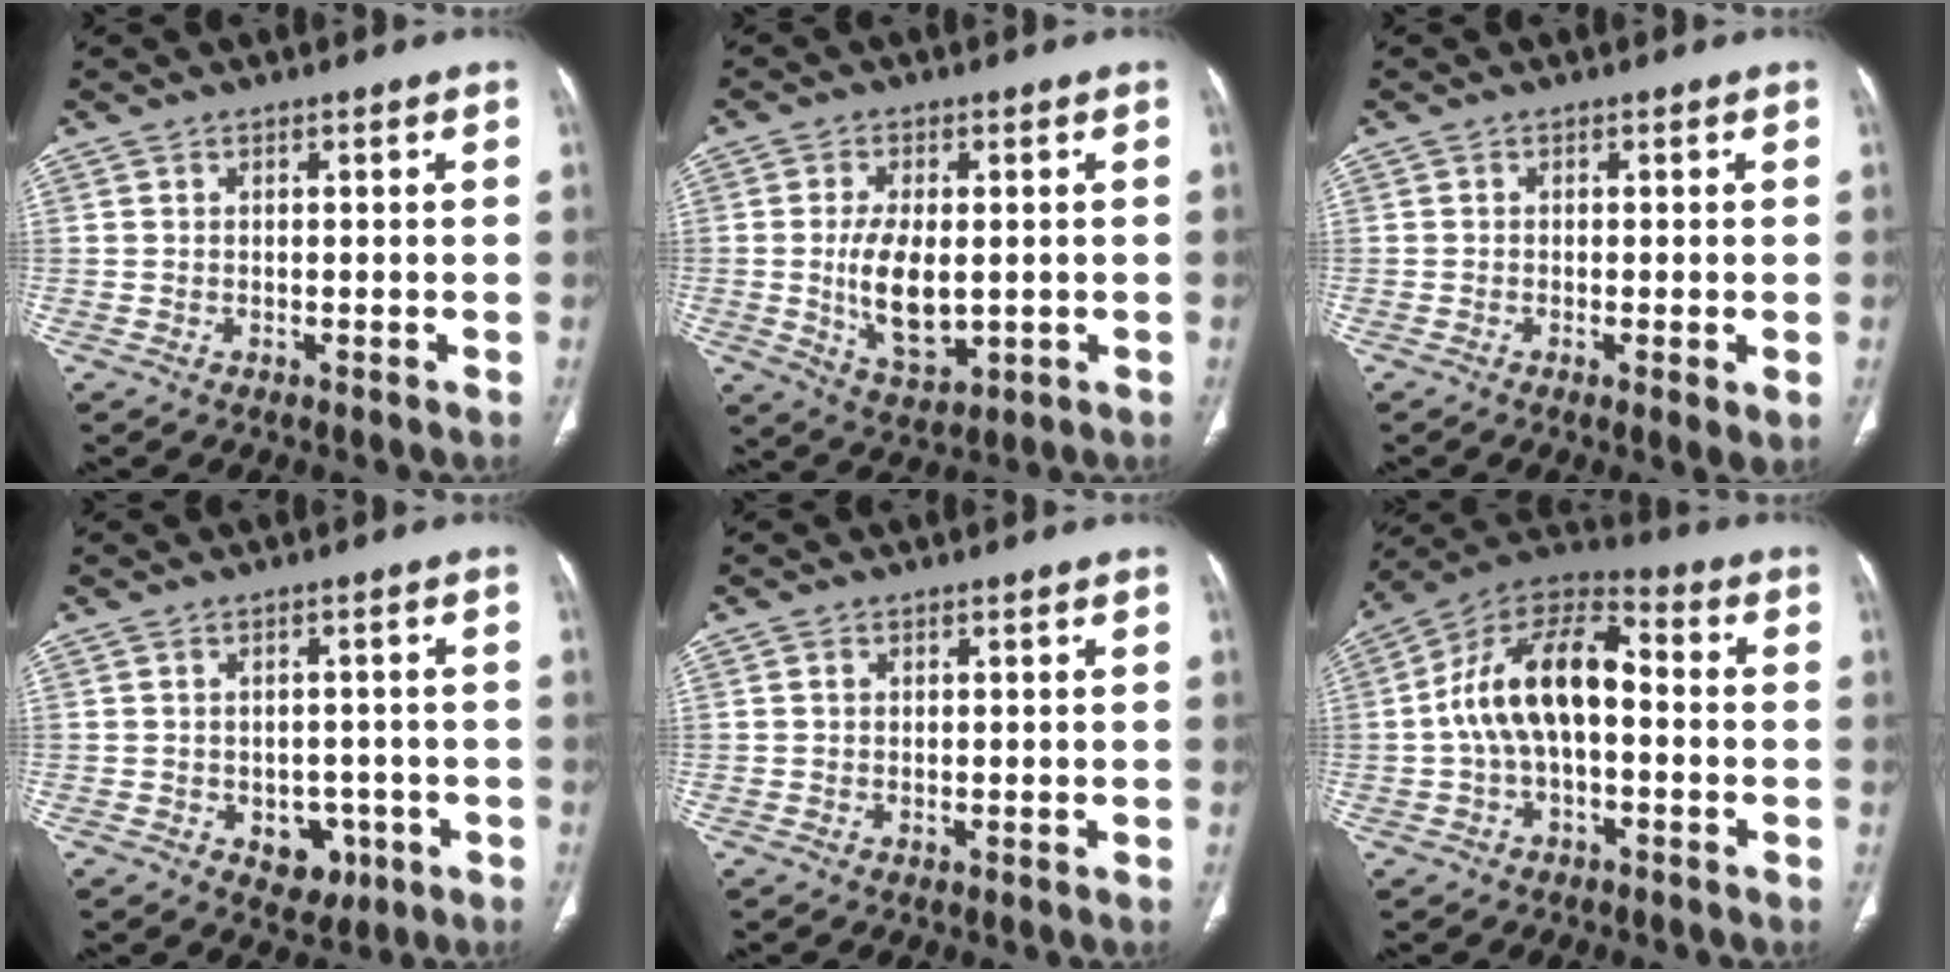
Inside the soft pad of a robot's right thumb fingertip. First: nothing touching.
{"total": 9.8, "force": [-0.5, 5.2, 8.3], "torque": [-0.144, -0.013, 0.003]}
{"total": 2.7, "force": [-0.6, 0.5, 2.6], "torque": [-0.053, -0.012, -0.013]}
{"total": 5.6, "force": [-2.0, 4.2, 3.0], "torque": [-0.014, 0.012, -0.016]}
{"total": 0.6, "force": [0.1, 0.5, 0.2], "torque": [-0.003, 0.001, 0.002]}
{"total": 15.0, "force": [-0.7, 8.1, 12.6], "torque": [-0.218, 0.046, -0.024]}